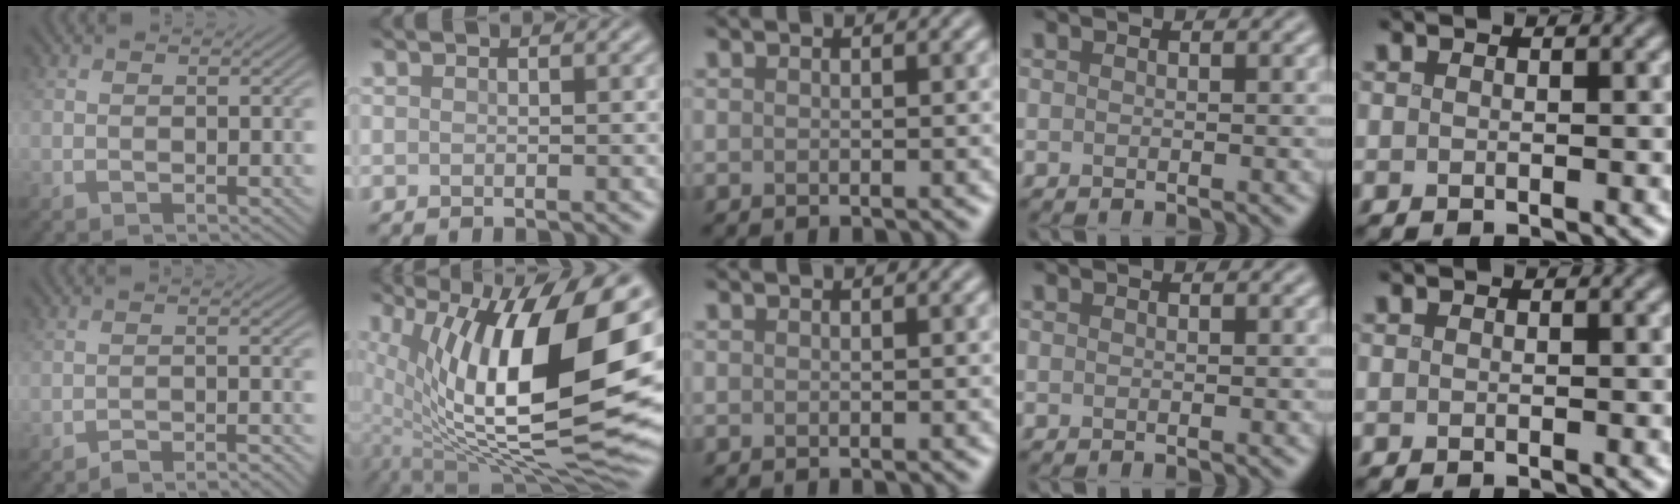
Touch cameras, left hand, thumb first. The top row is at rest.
{"thumb": {"total": 3.4, "force": [-3.1, 0.3, 1.2], "torque": [-0.014, 0.007, -0.053]}, "index": {"total": 18.1, "force": [3.5, 7.4, 16.1], "torque": [-0.267, -0.003, 0.070]}}